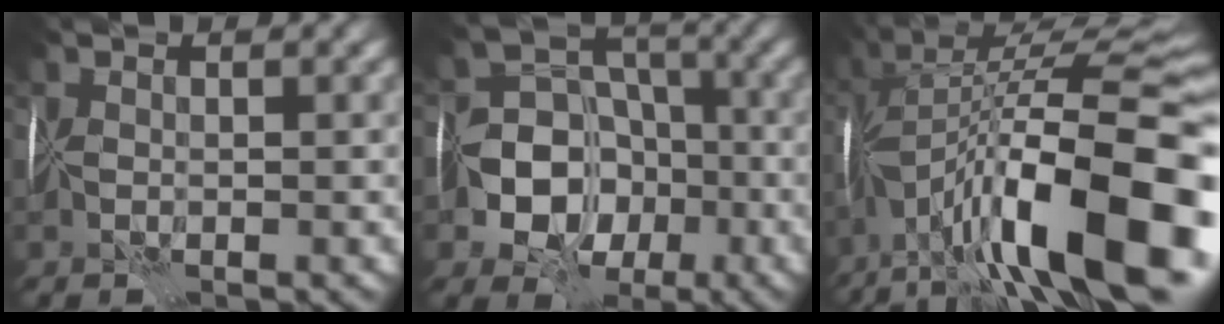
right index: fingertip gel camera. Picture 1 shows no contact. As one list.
[{"total": 10.0, "force": [-3.5, 8.5, 4.1], "torque": [-0.055, -0.007, -0.097]}, {"total": 17.9, "force": [-5.9, 5.7, 15.9], "torque": [-0.256, 0.033, -0.114]}]